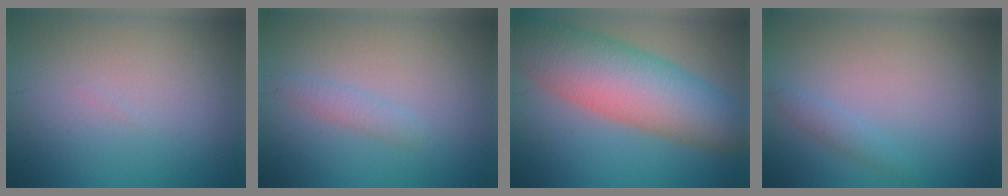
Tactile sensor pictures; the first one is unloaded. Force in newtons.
{"total": 1.3, "press": 1.3, "slide": 0.0}
{"total": 10.2, "press": 10.2, "slide": 0.5}
{"total": 1.1, "press": 1.1, "slide": 0.1}